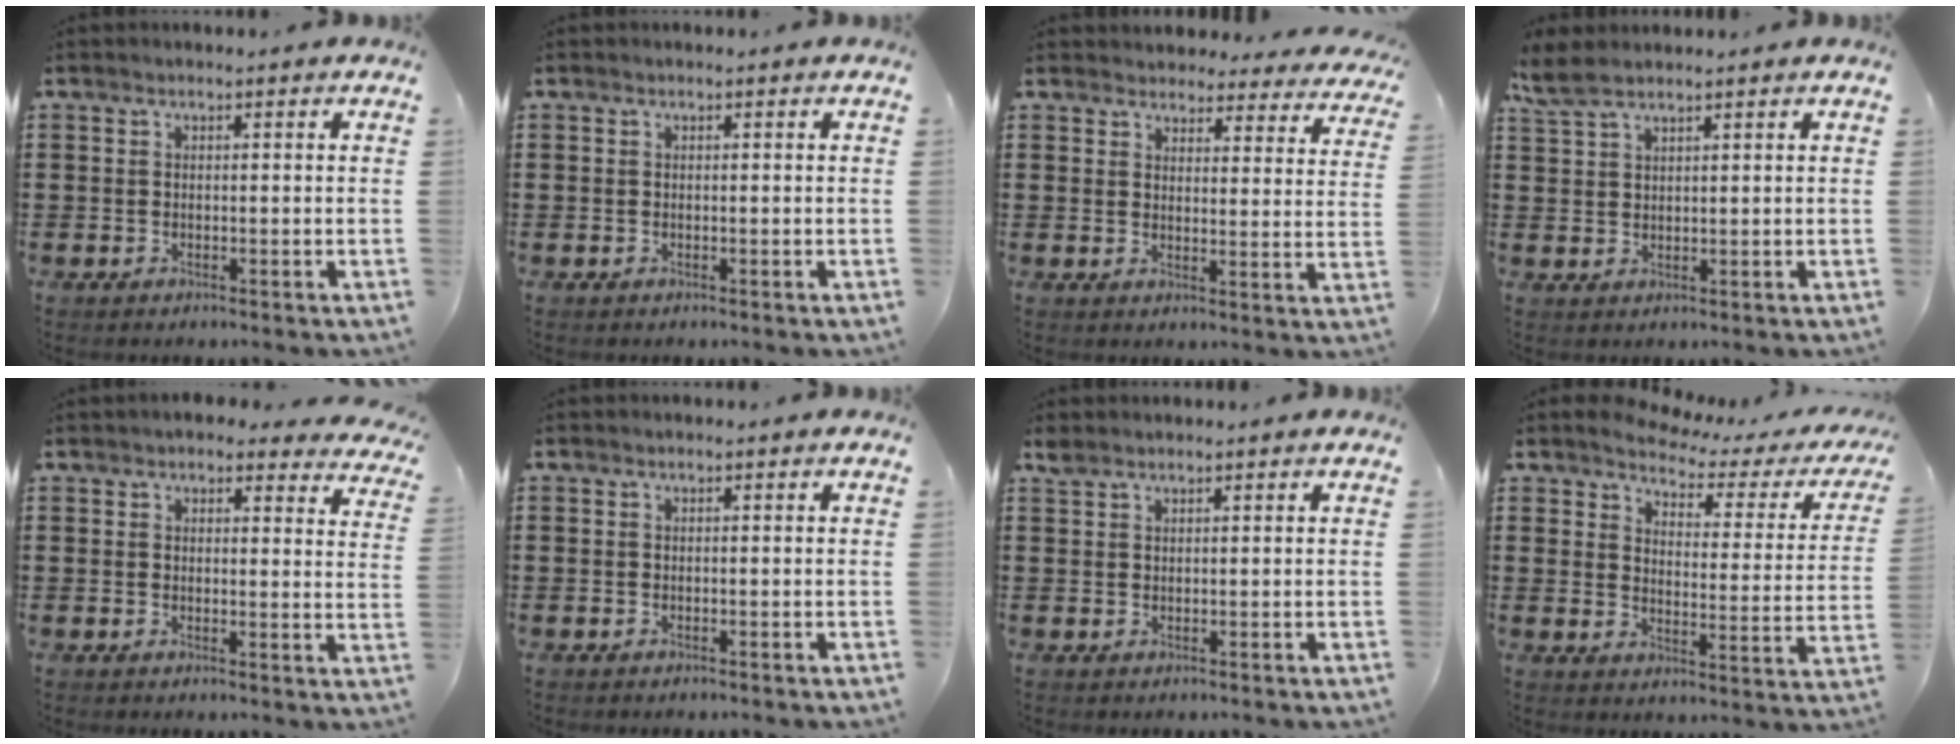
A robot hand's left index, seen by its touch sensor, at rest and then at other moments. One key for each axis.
{"total": 0.0}
{"total": 3.7, "fx": 3.6, "fy": 0.6, "fz": 0.1, "tx": -0.012, "ty": -0.021, "tz": 0.063}
{"total": 3.7, "fx": 2.8, "fy": 1.2, "fz": 2.1, "tx": -0.049, "ty": 0.003, "tz": 0.053}
{"total": 3.6, "fx": 3.3, "fy": 0.8, "fz": 1.0, "tx": -0.024, "ty": -0.012, "tz": 0.059}
{"total": 0.0}
{"total": 1.7, "fx": 1.5, "fy": 0.6, "fz": 0.6, "tx": -0.015, "ty": 0.002, "tz": 0.029}
{"total": 3.1, "fx": 2.9, "fy": 0.5, "fz": 0.7, "tx": -0.037, "ty": -0.020, "tz": 0.043}